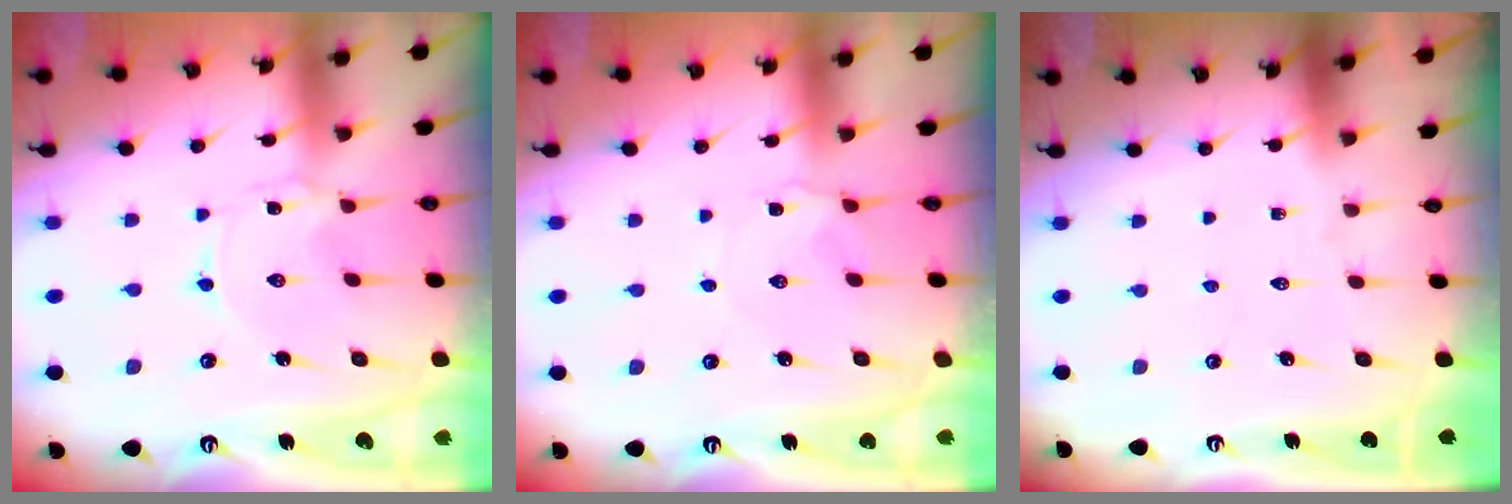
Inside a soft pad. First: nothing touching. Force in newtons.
{"total": 2.0, "press": 1.9, "slide": 0.3}
{"total": 0.0}